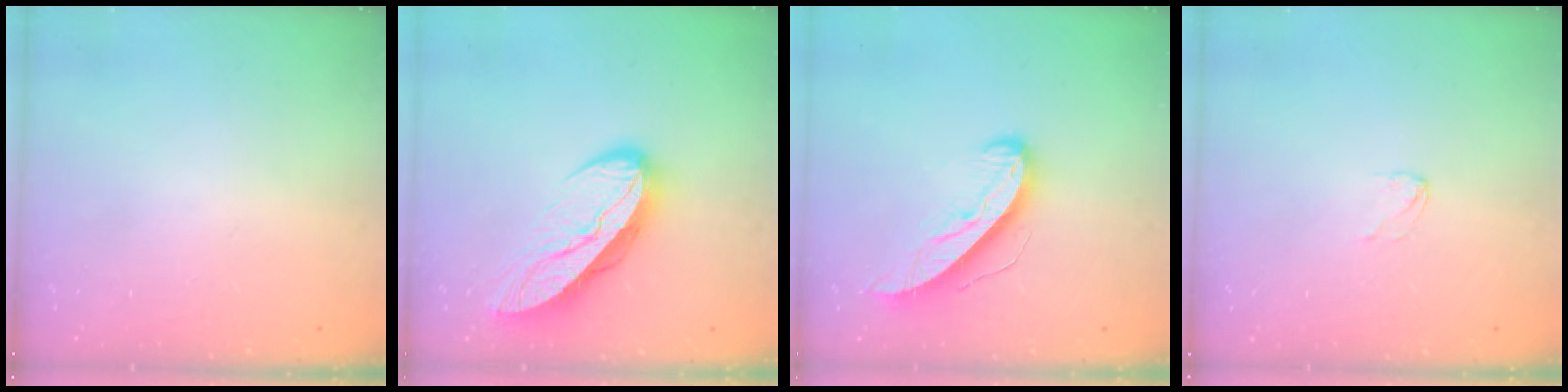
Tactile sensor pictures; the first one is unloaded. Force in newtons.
{"total": 12.0, "press": 11.9, "slide": 1.1}
{"total": 11.1, "press": 11.1, "slide": 1.0}
{"total": 2.9, "press": 2.9, "slide": 0.2}